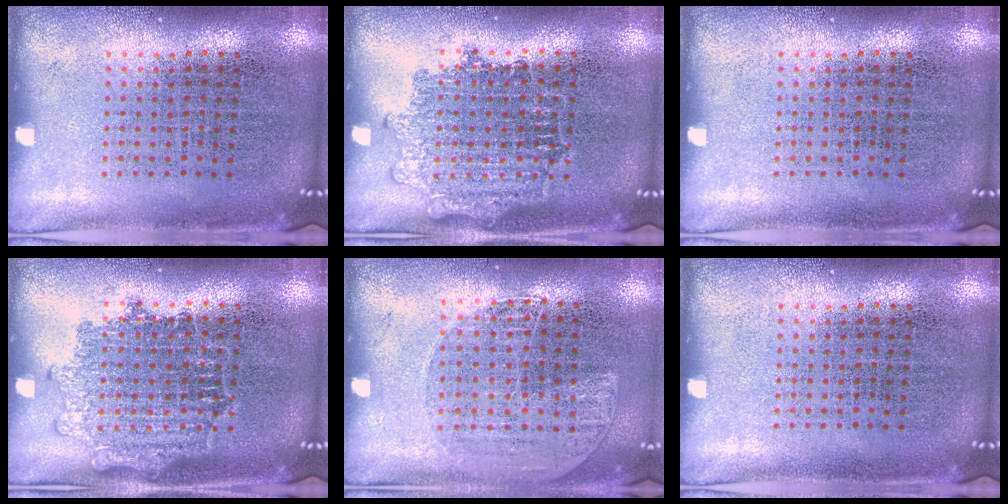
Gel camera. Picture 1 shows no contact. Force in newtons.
{"total": 1.1, "press": 1.1, "slide": 0.1}
{"total": 0.0}
{"total": 1.1, "press": 1.1, "slide": 0.1}
{"total": 1.3, "press": 1.3, "slide": 0.1}
{"total": 0.0}